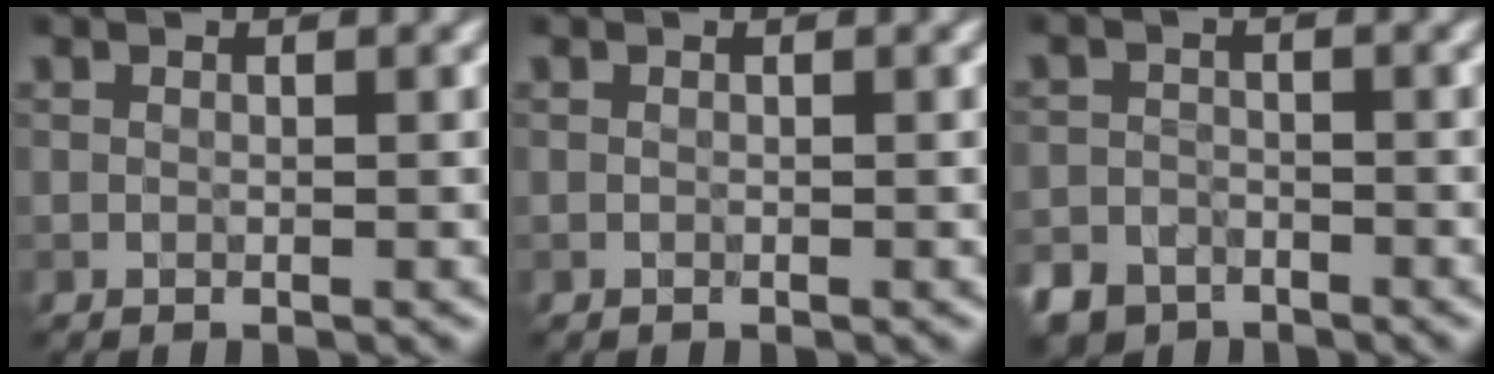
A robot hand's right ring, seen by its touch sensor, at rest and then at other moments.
{"total": 0.0}
{"total": 4.8, "force": [-3.6, 3.0, 0.8], "torque": [-0.002, -0.011, -0.058]}